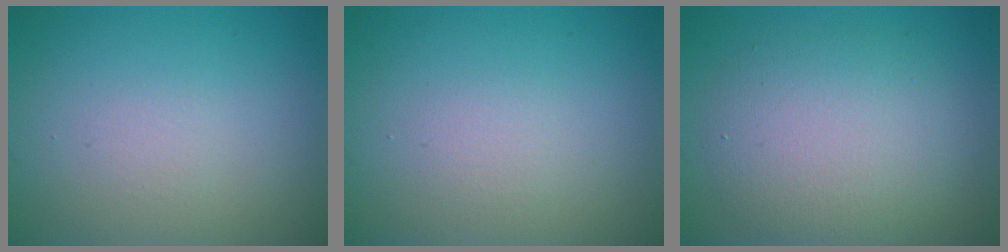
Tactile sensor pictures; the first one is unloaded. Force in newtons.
{"total": 1.1, "press": 1.1, "slide": 0.2}
{"total": 5.3, "press": 5.3, "slide": 0.1}